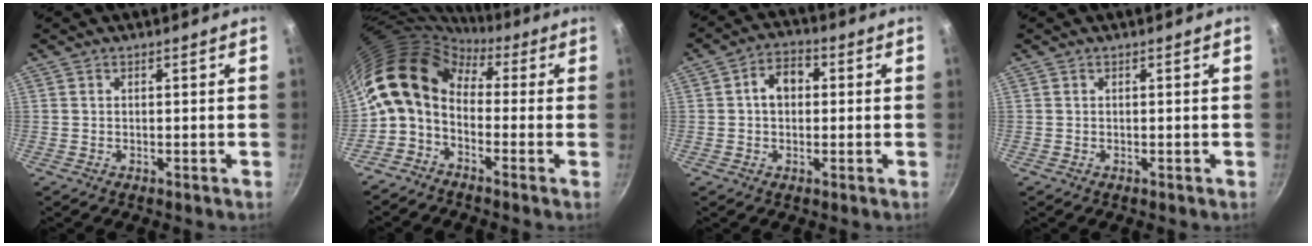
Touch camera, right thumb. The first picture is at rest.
{"total": 11.8, "force": [1.2, 8.0, 8.5], "torque": [-0.152, 0.027, -0.004]}
{"total": 6.1, "force": [0.7, 4.5, 4.1], "torque": [-0.036, 0.017, 0.002]}
{"total": 0.0}